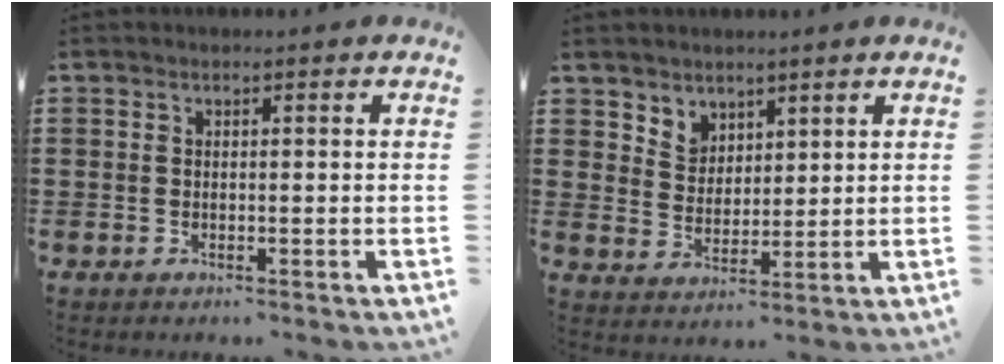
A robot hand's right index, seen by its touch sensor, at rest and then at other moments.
{"total": 4.3, "force": [3.2, 2.9, -0.2], "torque": [-0.016, 0.001, 0.060]}